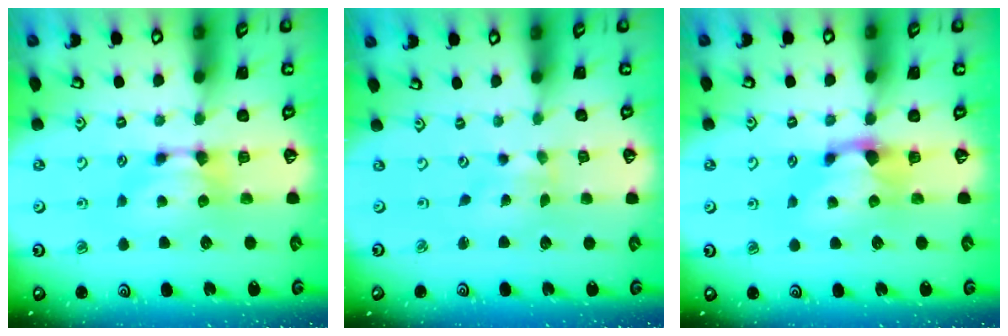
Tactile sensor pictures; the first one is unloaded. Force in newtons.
{"total": 4.1, "press": 4.0, "slide": 0.9}
{"total": 1.1, "press": 0.1, "slide": 1.1}